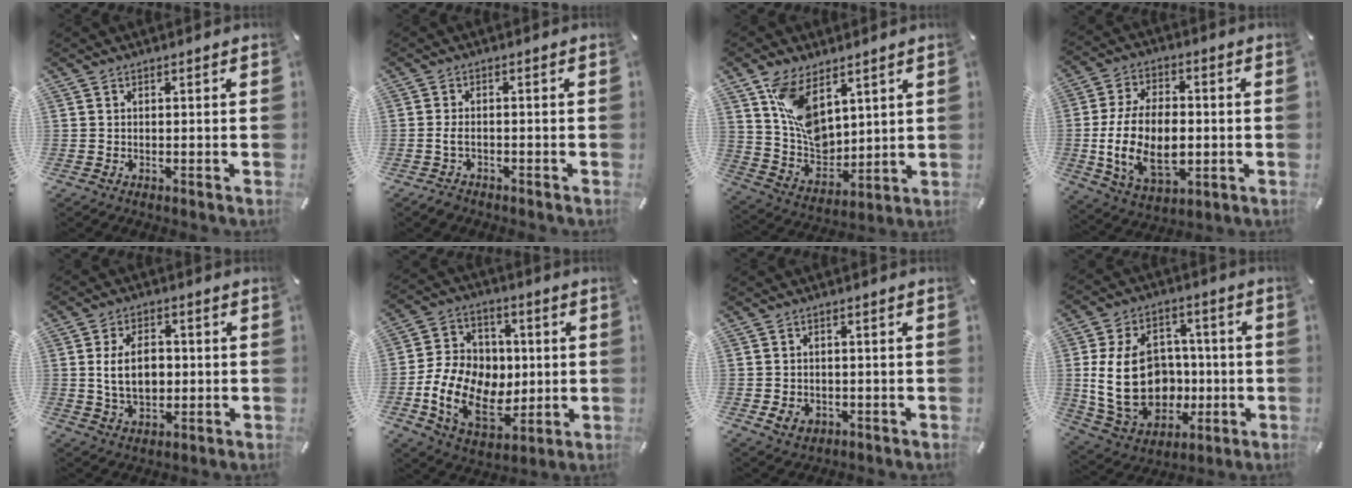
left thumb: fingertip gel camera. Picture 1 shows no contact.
{"total": 2.6, "force": [-1.2, 1.5, 1.8], "torque": [-0.040, 0.004, -0.025]}
{"total": 12.7, "force": [6.1, 8.1, 7.6], "torque": [-0.151, -0.024, 0.125]}
{"total": 17.4, "force": [-2.1, 11.2, 13.1], "torque": [-0.260, -0.004, -0.039]}
{"total": 9.9, "force": [0.4, 6.6, 7.3], "torque": [-0.149, 0.002, 0.004]}
{"total": 18.4, "force": [-2.9, 14.1, 11.4], "torque": [-0.229, 0.014, -0.045]}
{"total": 2.9, "force": [-1.0, 2.3, 1.5], "torque": [-0.025, -0.002, -0.021]}
{"total": 21.1, "force": [-1.1, 16.4, 13.3], "torque": [-0.254, 0.002, -0.008]}